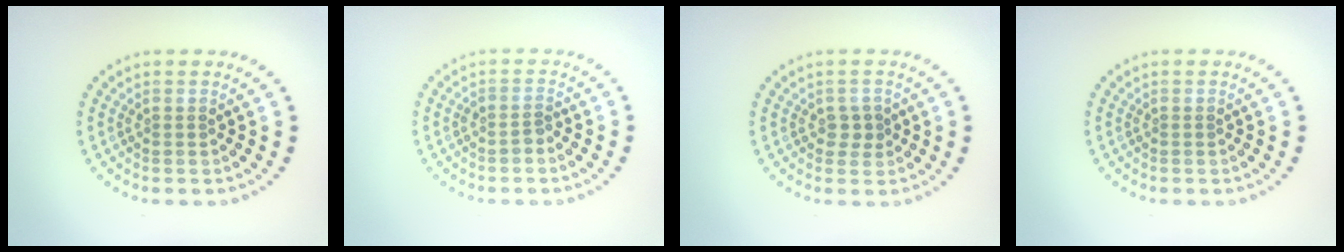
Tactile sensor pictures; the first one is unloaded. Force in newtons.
{"total": 1.0, "press": 0.8, "slide": 0.7}
{"total": 1.6, "press": 1.5, "slide": 0.4}
{"total": 0.0}